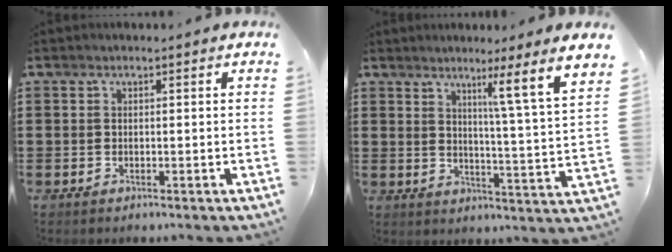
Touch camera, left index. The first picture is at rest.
{"total": 6.2, "force": [4.4, -2.3, 3.7], "torque": [-0.048, -0.062, 0.051]}